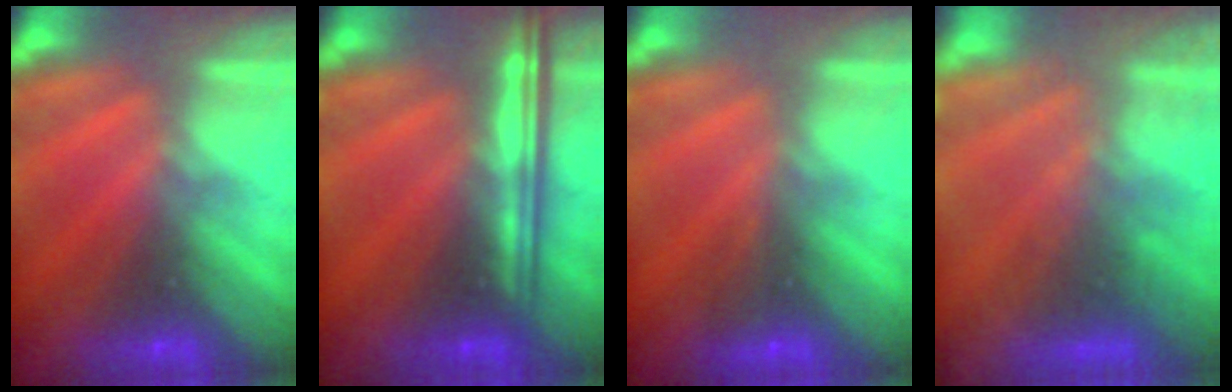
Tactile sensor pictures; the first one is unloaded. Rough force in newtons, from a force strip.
{"total": 9.0}
{"total": 2.9}
{"total": 6.9}